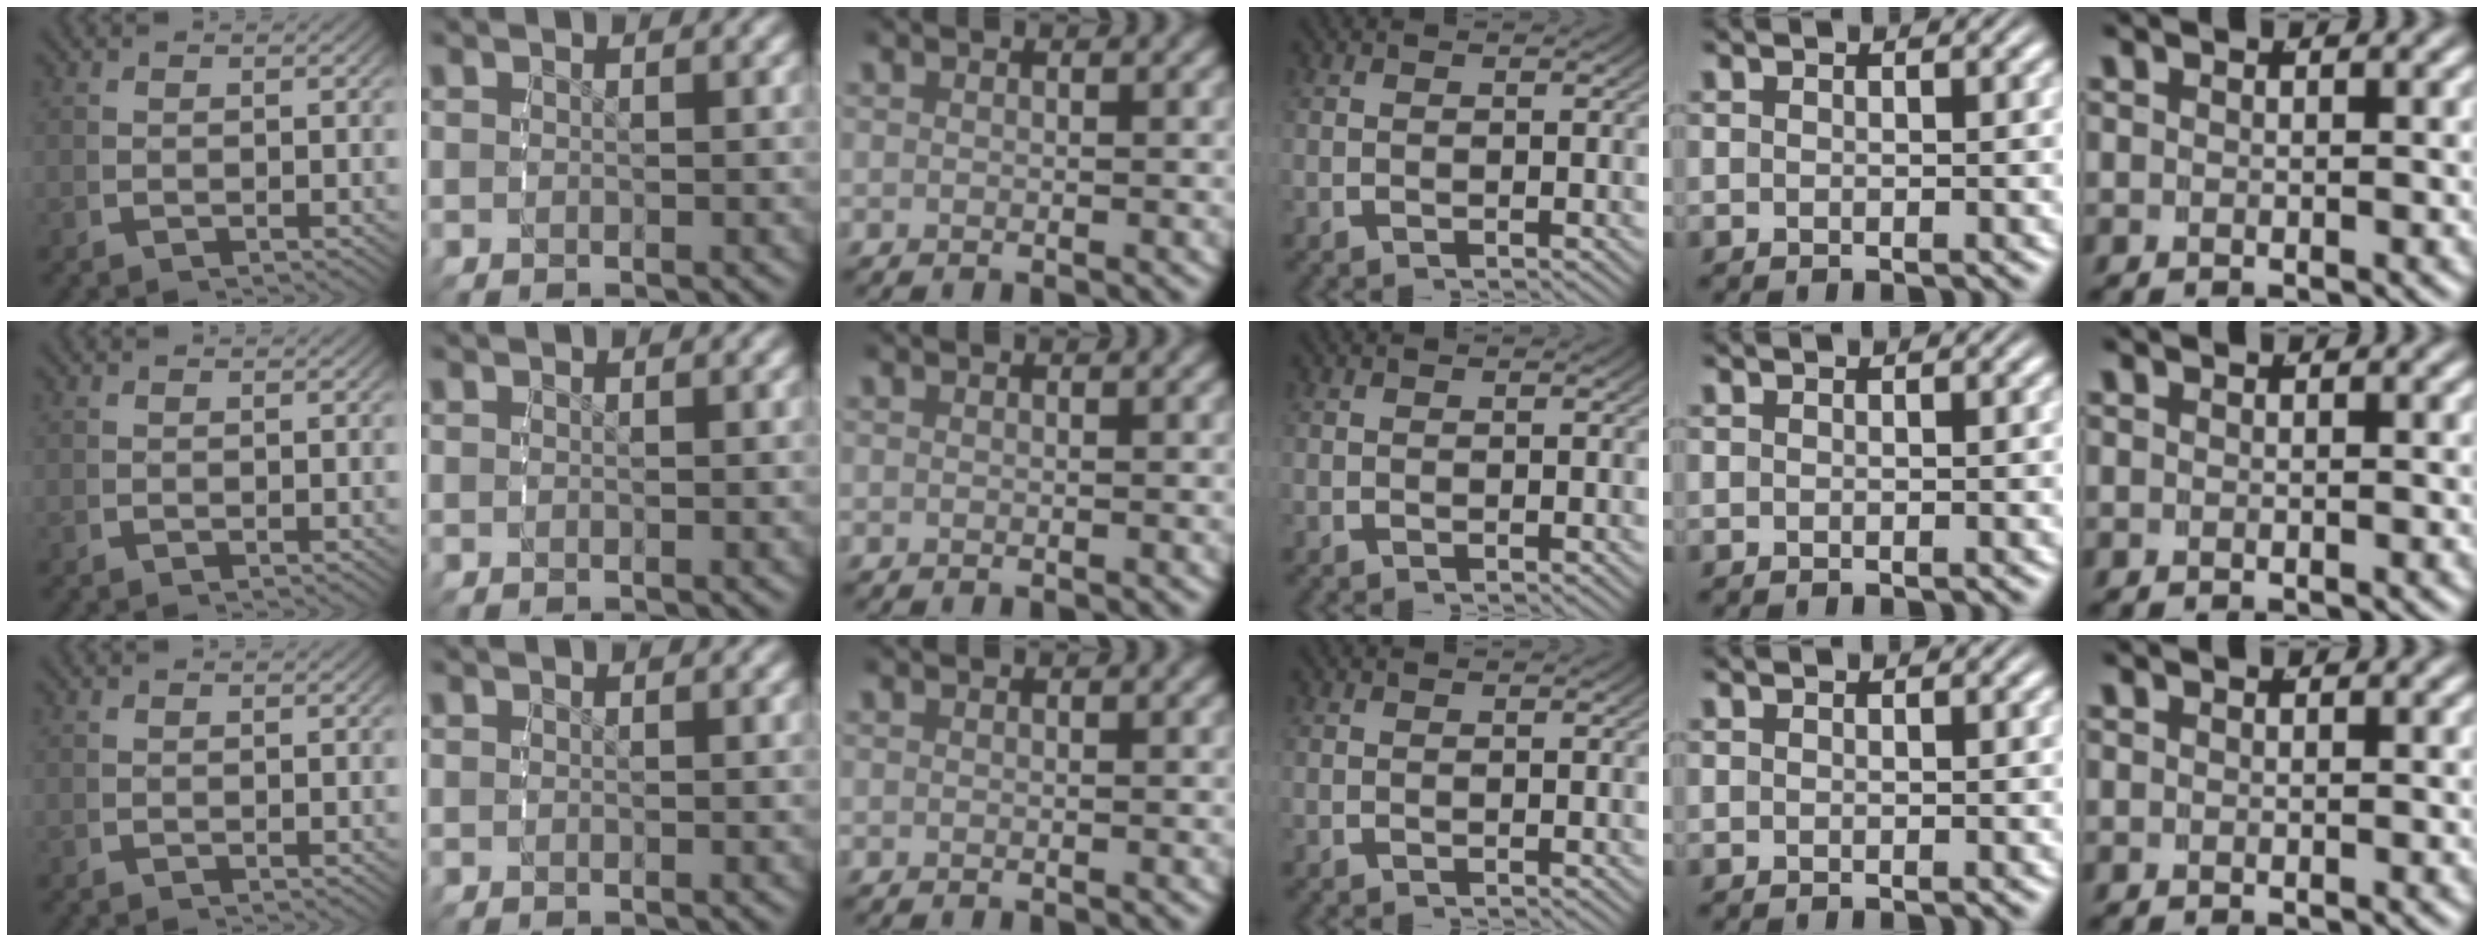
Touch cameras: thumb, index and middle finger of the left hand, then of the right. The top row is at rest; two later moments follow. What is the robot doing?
{"motion": "reach", "object": "jar lid"}